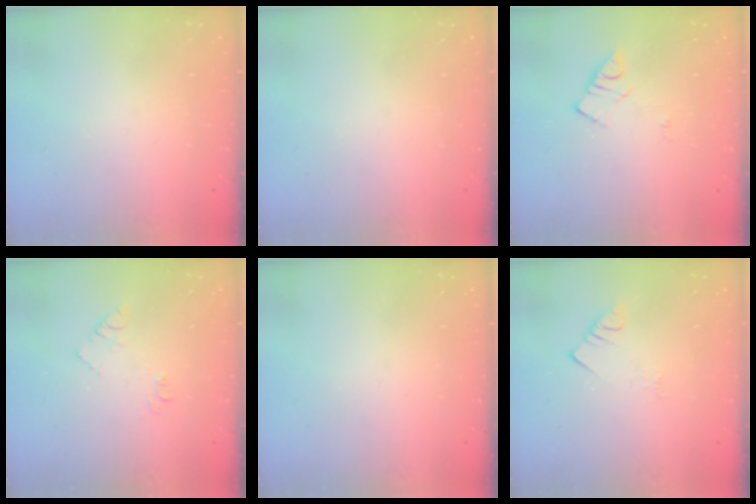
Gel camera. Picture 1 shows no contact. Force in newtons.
{"total": 0.0}
{"total": 3.8, "press": 3.8, "slide": 0.4}
{"total": 5.9, "press": 5.8, "slide": 0.8}
{"total": 0.0}
{"total": 2.7, "press": 2.7, "slide": 0.3}